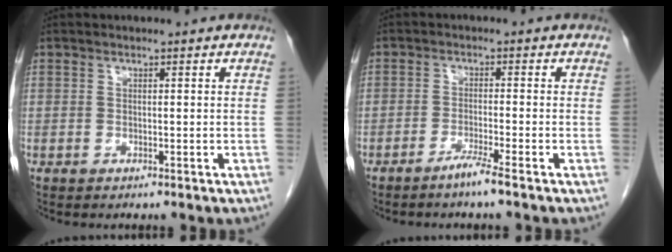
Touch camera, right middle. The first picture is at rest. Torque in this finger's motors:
{"motor_torque": [0.45, -0.24, 0.02, -0.01]}